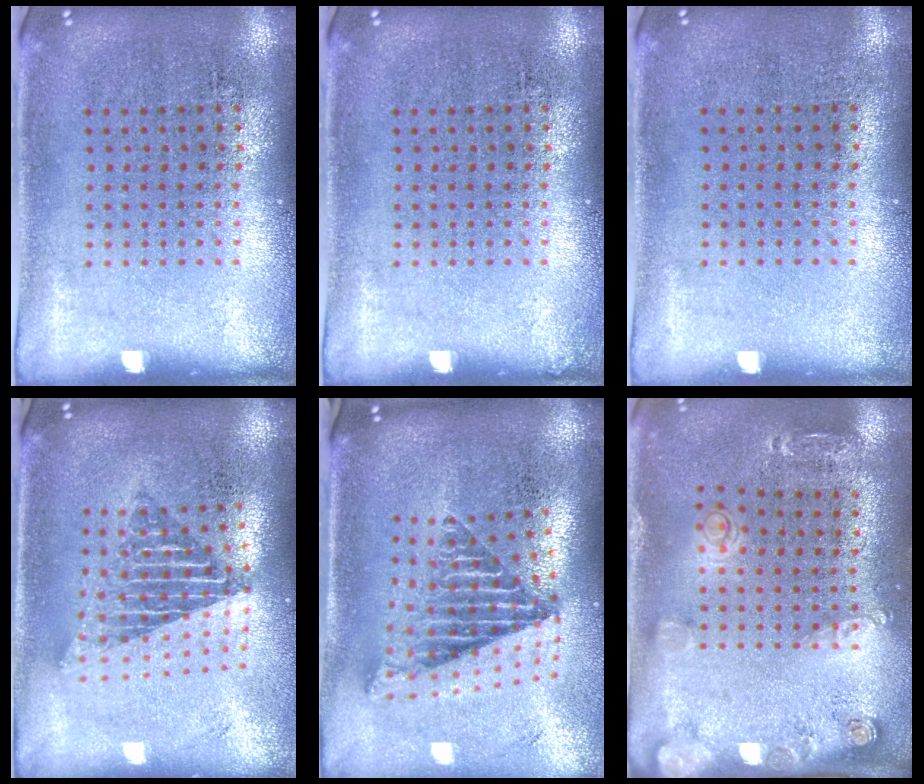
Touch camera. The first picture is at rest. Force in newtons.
{"total": 0.0}
{"total": 0.0}
{"total": 1.8, "press": 1.5, "slide": 1.1}
{"total": 2.5, "press": 1.7, "slide": 1.9}
{"total": 1.5, "press": 1.4, "slide": 0.6}